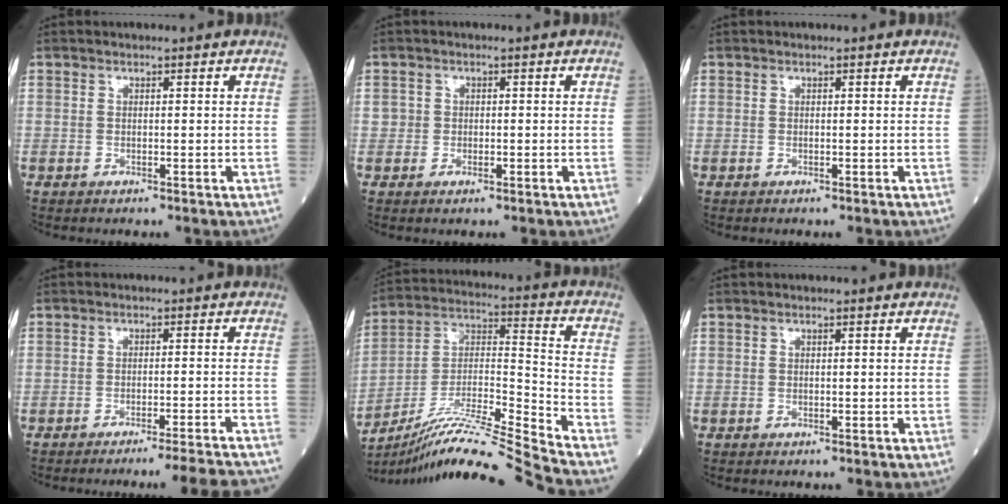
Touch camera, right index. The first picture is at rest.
{"total": 1.6, "force": [-0.3, 1.4, 0.7], "torque": [-0.009, 0.003, -0.005]}
{"total": 0.0}
{"total": 9.4, "force": [-8.8, -2.1, 2.6], "torque": [-0.003, -0.021, -0.114]}
{"total": 18.8, "force": [-16.6, -2.9, 8.4], "torque": [-0.167, 0.006, -0.295]}
{"total": 0.0}